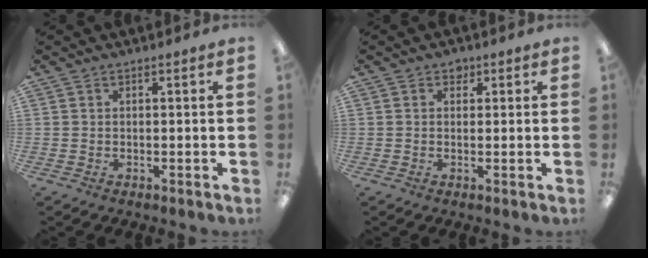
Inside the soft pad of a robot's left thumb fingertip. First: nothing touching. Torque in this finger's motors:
{"motor_torque": [0.07, -0.01, -0.19, 0.07, 0.00]}